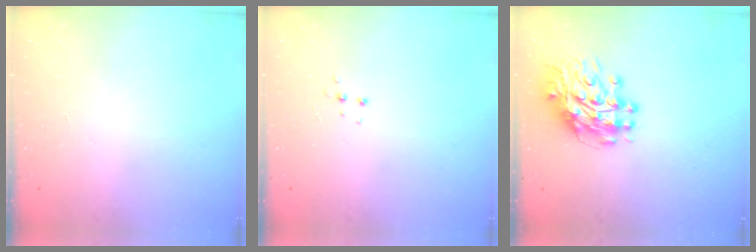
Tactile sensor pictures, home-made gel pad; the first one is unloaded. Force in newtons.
{"total": 3.8, "press": 3.8, "slide": 0.3}
{"total": 11.7, "press": 11.6, "slide": 1.2}